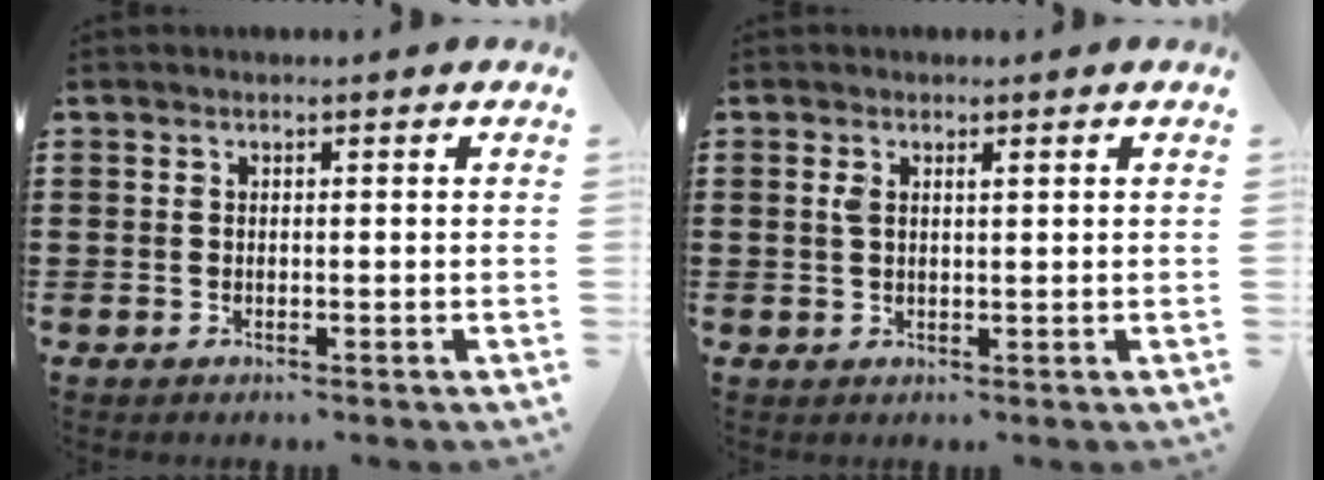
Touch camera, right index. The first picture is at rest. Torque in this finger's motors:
{"motor_torque": [0.07, -0.05, 0.05, 0.01]}